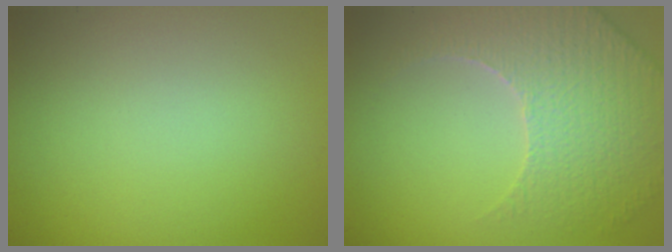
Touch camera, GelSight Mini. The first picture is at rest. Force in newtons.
{"total": 5.2, "press": 4.7, "slide": 2.2}